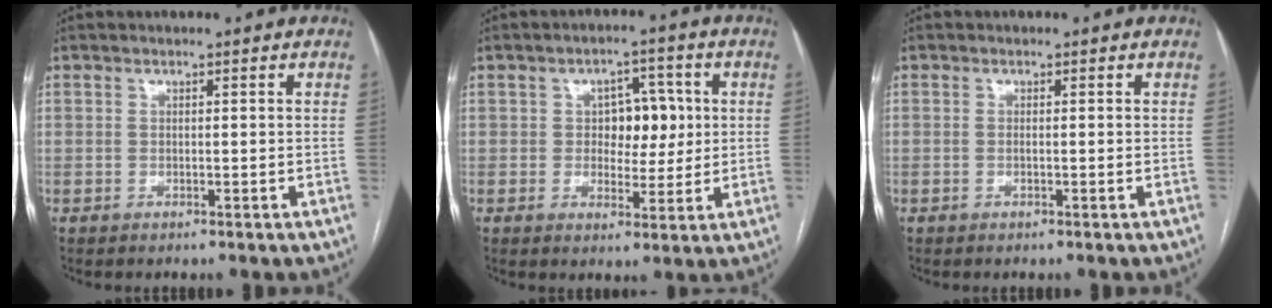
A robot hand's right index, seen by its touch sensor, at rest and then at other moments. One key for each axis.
{"total": 6.5, "fx": 0.9, "fy": 4.2, "fz": 4.9, "tx": -0.057, "ty": 0.015, "tz": 0.017}
{"total": 0.5, "fx": -0.1, "fy": 0.0, "fz": 0.5, "tx": -0.013, "ty": -0.001, "tz": -0.001}